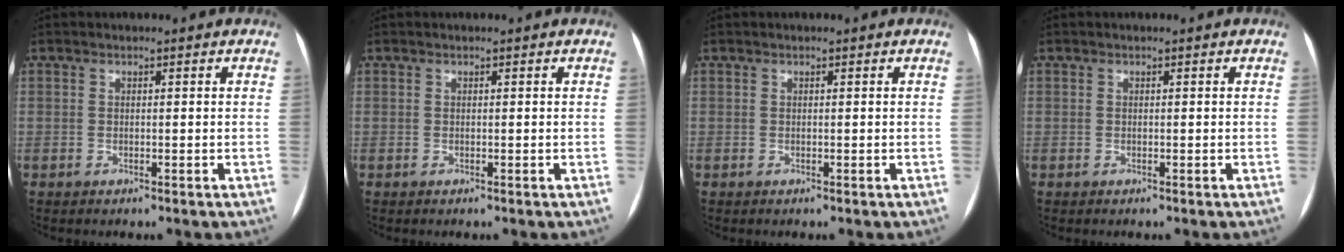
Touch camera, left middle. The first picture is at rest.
{"total": 0.0}
{"total": 0.0}
{"total": 0.0}